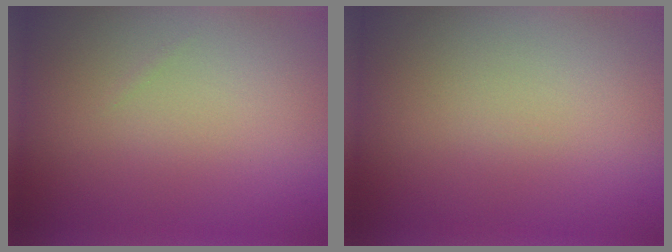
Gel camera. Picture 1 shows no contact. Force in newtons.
{"total": 0.0}